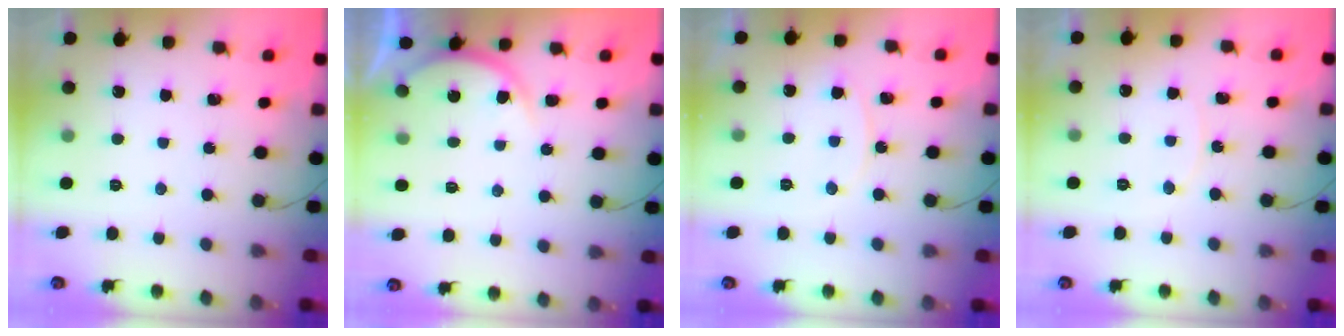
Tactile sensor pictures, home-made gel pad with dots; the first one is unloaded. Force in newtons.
{"total": 5.3, "press": 5.2, "slide": 0.8}
{"total": 6.1, "press": 6.1, "slide": 0.5}
{"total": 4.6, "press": 4.6, "slide": 0.0}